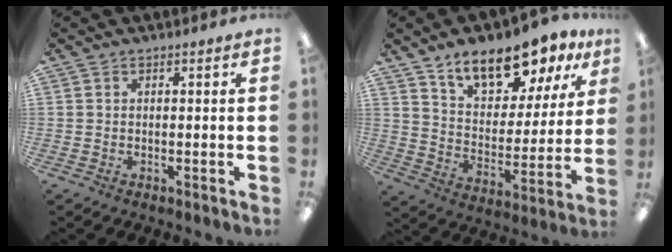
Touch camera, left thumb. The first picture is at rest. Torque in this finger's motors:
{"motor_torque": [0.42, 0.58, 1.34, -1.43, 0.08]}